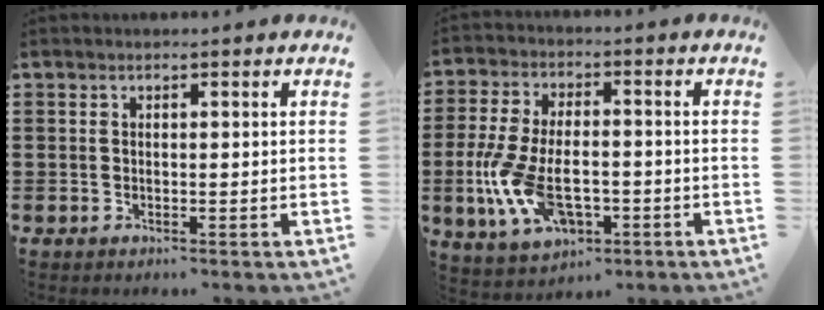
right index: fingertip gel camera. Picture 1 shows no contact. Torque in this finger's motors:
{"motor_torque": [2.14, 0.00, 1.05, 0.21]}